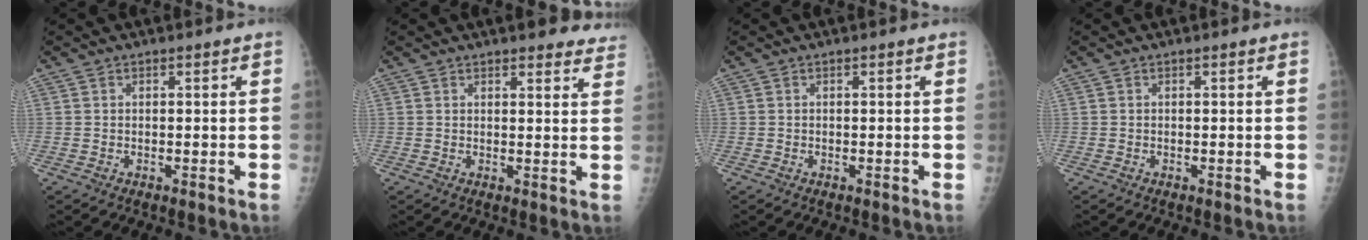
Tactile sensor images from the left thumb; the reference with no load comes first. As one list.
[{"total": 9.2, "force": [8.2, 2.5, 3.4], "torque": [0.002, -0.029, 0.077]}, {"total": 0.0}, {"total": 0.0}]